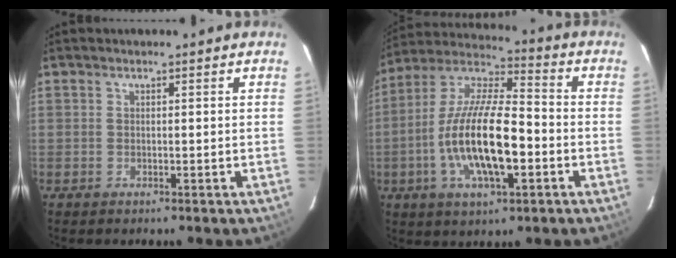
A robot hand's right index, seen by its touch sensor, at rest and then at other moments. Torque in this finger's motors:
{"motor_torque": [0.83, -0.42, 1.05, 0.21]}